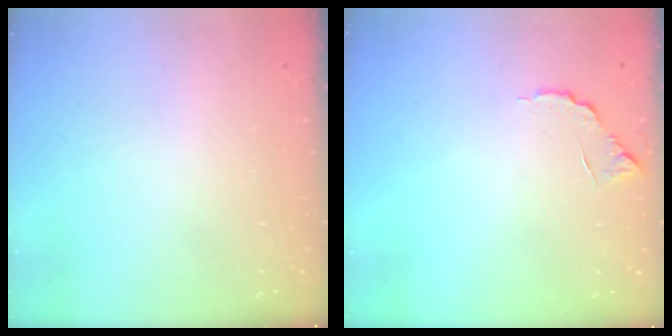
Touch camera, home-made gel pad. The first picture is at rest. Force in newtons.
{"total": 6.5, "press": 6.5, "slide": 0.5}